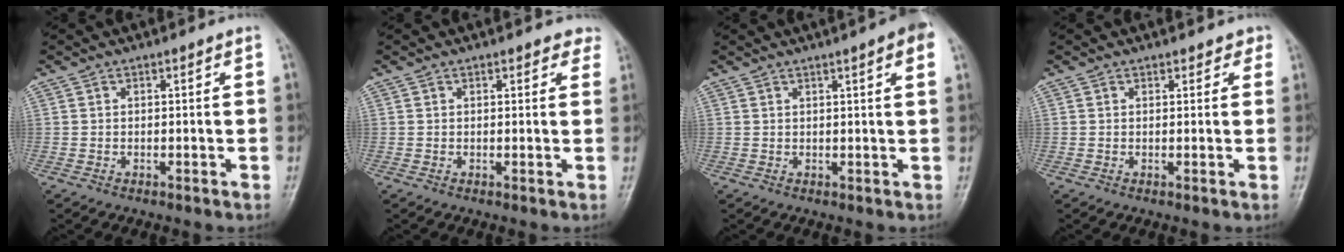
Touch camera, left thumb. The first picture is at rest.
{"total": 2.8, "force": [2.2, 1.5, 0.8], "torque": [0.023, -0.006, 0.012]}
{"total": 5.4, "force": [2.8, 0.5, 4.6], "torque": [-0.055, 0.011, 0.034]}
{"total": 1.7, "force": [1.2, 1.1, 0.1], "torque": [0.025, -0.004, 0.008]}